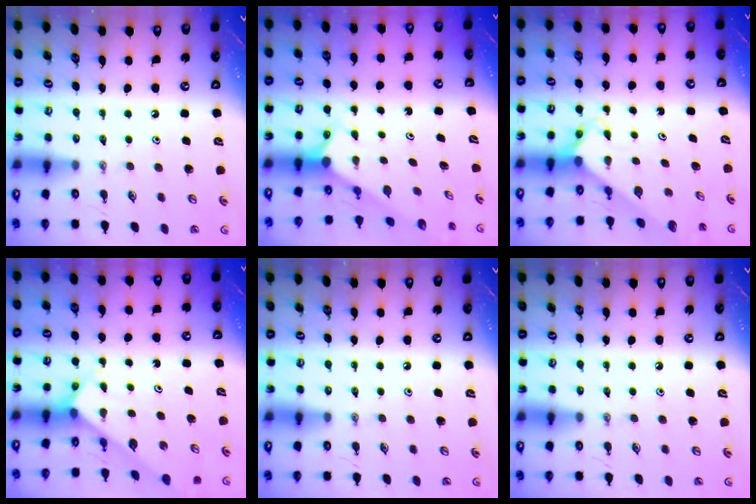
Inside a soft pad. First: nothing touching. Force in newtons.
{"total": 2.7, "press": 2.7, "slide": 0.2}
{"total": 2.4, "press": 2.4, "slide": 0.2}
{"total": 2.8, "press": 2.8, "slide": 0.1}
{"total": 0.0}
{"total": 0.0}